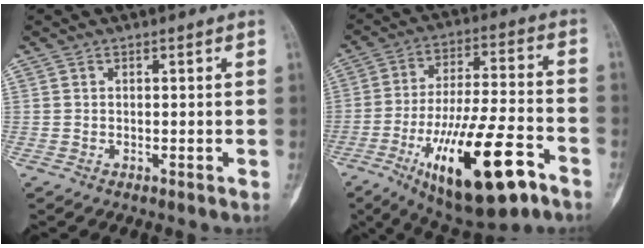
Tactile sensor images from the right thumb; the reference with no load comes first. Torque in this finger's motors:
{"motor_torque": [1.69, 1.02, 2.06, -0.71, 0.69]}